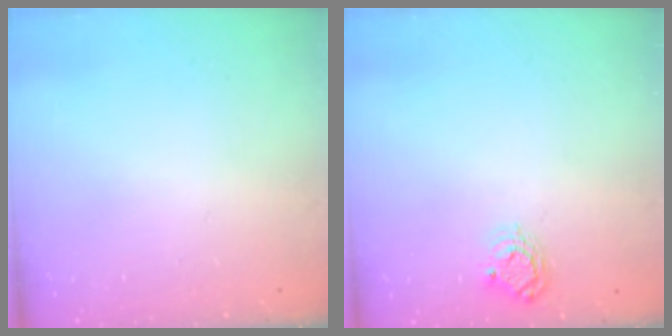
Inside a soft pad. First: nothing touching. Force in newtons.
{"total": 6.0, "press": 6.0, "slide": 0.2}